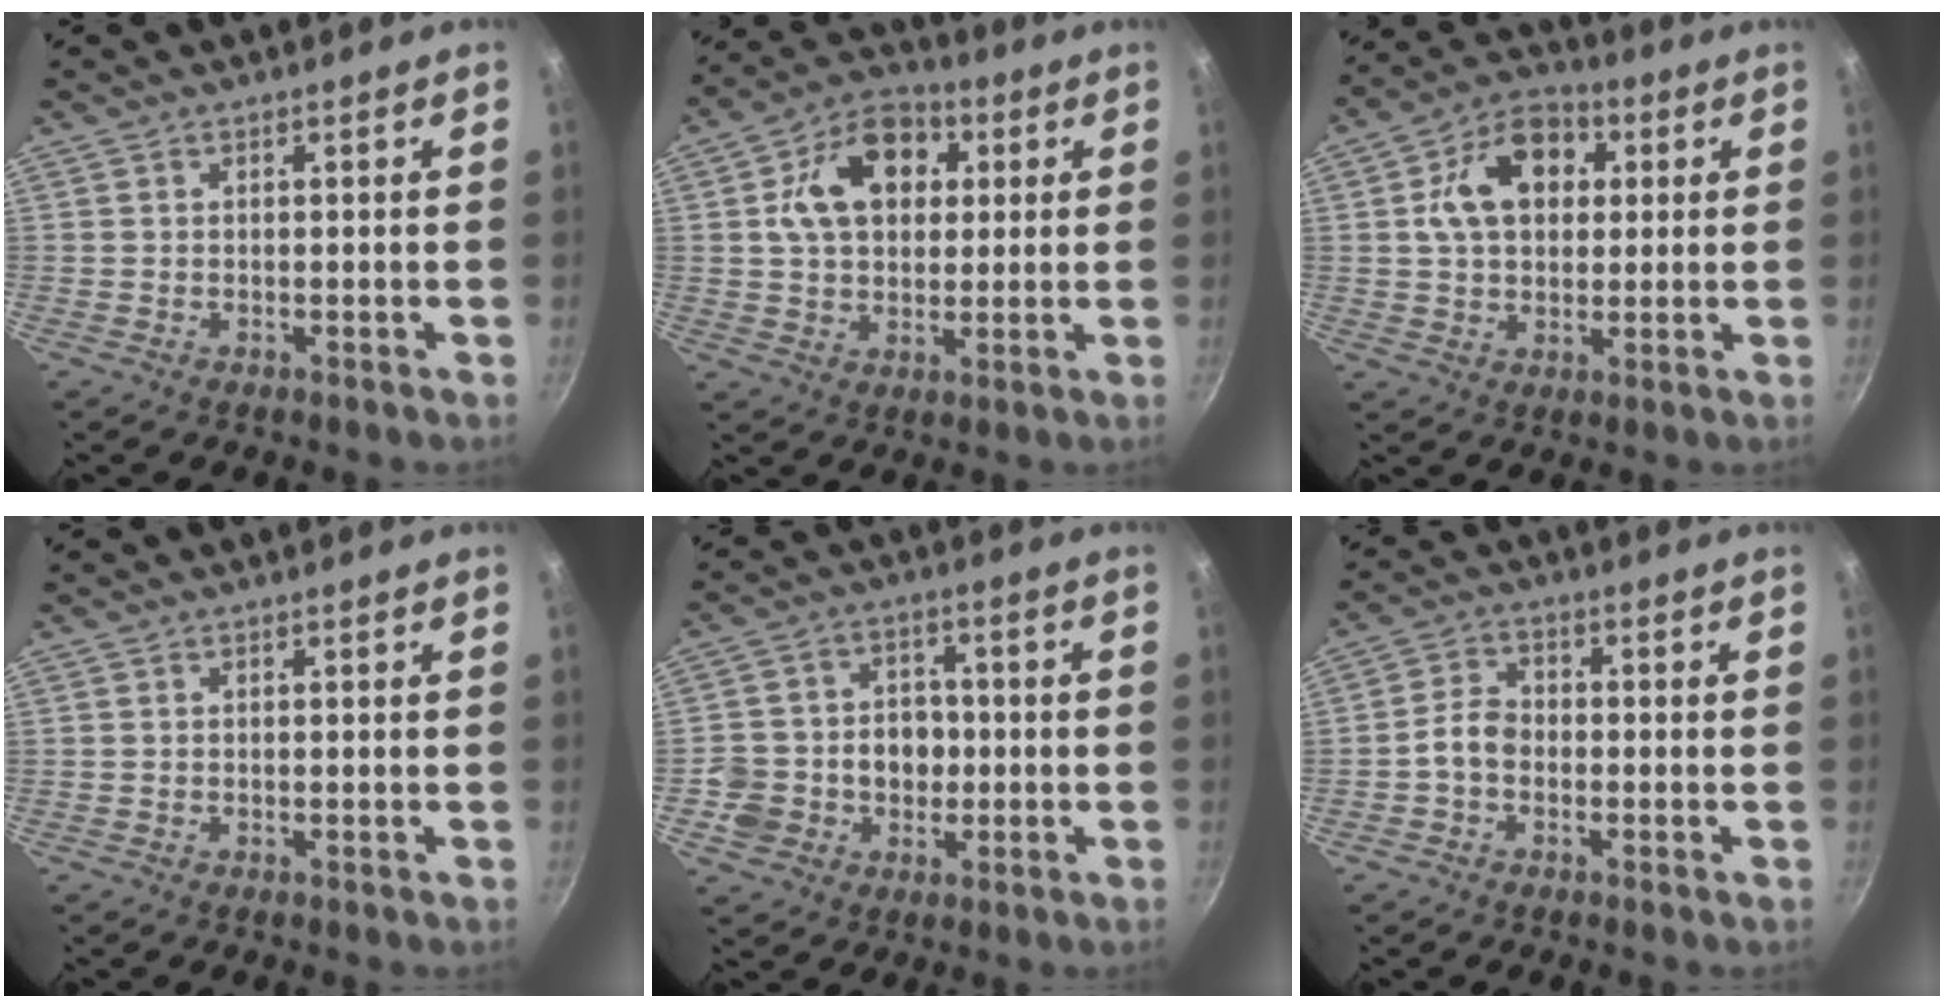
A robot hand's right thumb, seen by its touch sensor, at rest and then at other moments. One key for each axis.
{"total": 14.0, "fx": 3.4, "fy": 10.1, "fz": 9.1, "tx": -0.121, "ty": 0.013, "tz": 0.041}
{"total": 13.4, "fx": 3.1, "fy": 9.7, "fz": 8.8, "tx": -0.116, "ty": 0.014, "tz": 0.036}
{"total": 0.0}
{"total": 10.0, "fx": -1.8, "fy": 8.9, "fz": 4.2, "tx": -0.042, "ty": 0.028, "tz": -0.033}
{"total": 4.3, "fx": -1.4, "fy": 3.1, "fz": 2.7, "tx": -0.040, "ty": 0.026, "tz": -0.037}